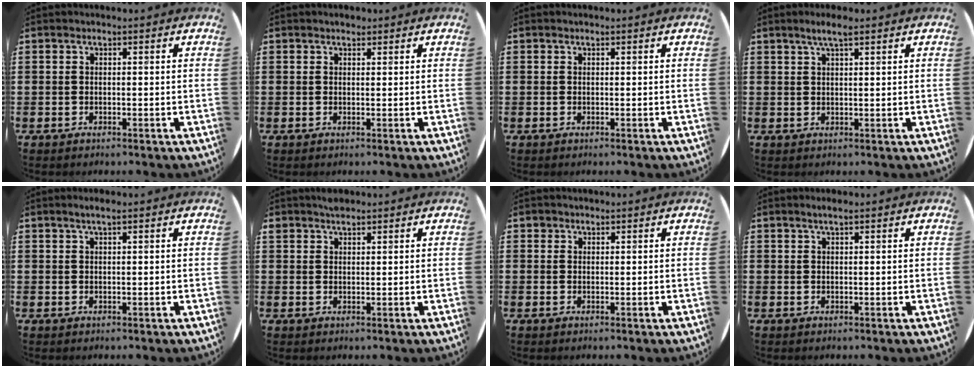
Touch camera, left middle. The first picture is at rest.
{"total": 0.8, "force": [0.8, 0.3, 0.0], "torque": [0.000, 0.003, 0.015]}
{"total": 0.0}
{"total": 2.8, "force": [2.1, 0.4, 1.9], "torque": [-0.039, 0.007, 0.035]}
{"total": 1.4, "force": [1.0, 0.1, 0.9], "torque": [-0.017, 0.003, 0.018]}
{"total": 1.6, "force": [1.5, 0.6, 0.1], "torque": [0.005, 0.000, 0.027]}
{"total": 0.9, "force": [0.7, 0.5, -0.1], "torque": [0.009, 0.000, 0.013]}
{"total": 1.2, "force": [1.0, 0.0, 0.7], "torque": [-0.014, 0.003, 0.017]}